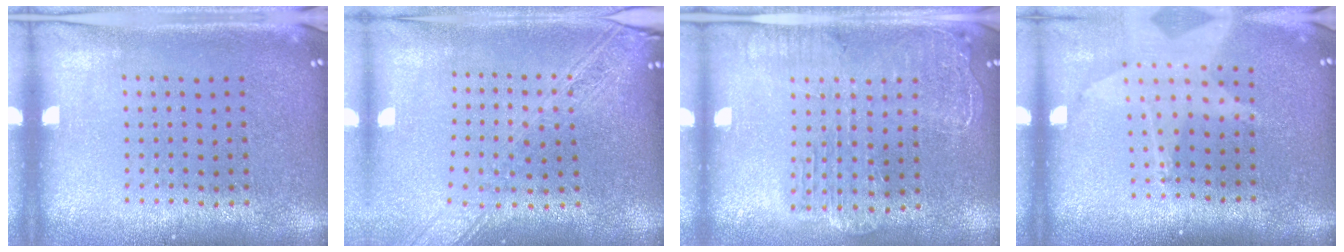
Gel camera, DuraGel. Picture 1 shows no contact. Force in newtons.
{"total": 2.1, "press": 1.8, "slide": 1.1}
{"total": 2.1, "press": 1.9, "slide": 0.9}
{"total": 2.0, "press": 1.5, "slide": 1.3}